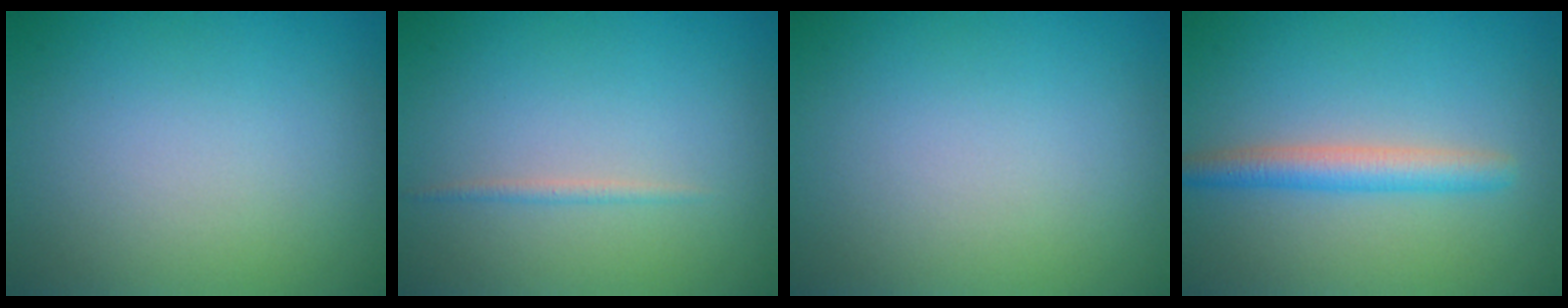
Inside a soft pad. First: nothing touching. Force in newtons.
{"total": 0.8, "press": 0.7, "slide": 0.1}
{"total": 0.0}
{"total": 2.9, "press": 2.9, "slide": 0.1}